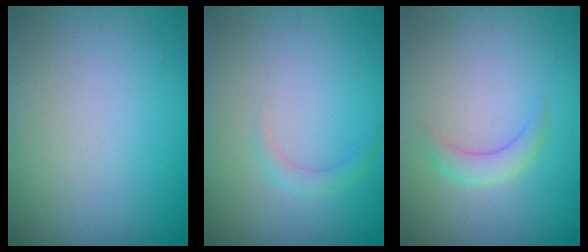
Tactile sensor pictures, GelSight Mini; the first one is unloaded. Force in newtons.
{"total": 1.1, "press": 1.1, "slide": 0.0}
{"total": 1.9, "press": 1.9, "slide": 0.1}